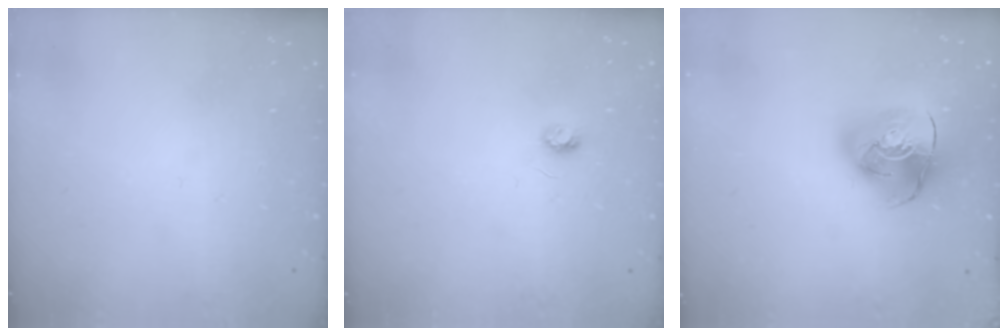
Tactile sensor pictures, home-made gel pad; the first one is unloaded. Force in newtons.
{"total": 3.2, "press": 3.2, "slide": 0.3}
{"total": 14.6, "press": 14.4, "slide": 2.1}